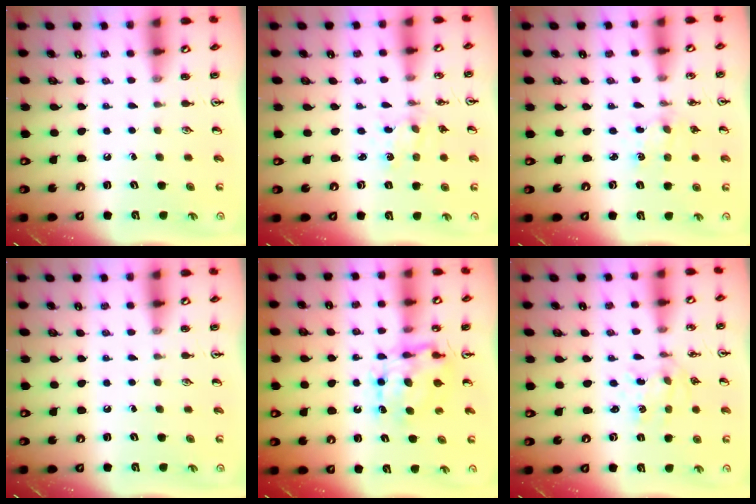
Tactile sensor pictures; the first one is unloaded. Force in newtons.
{"total": 0.7, "press": 0.7, "slide": 0.1}
{"total": 2.7, "press": 2.6, "slide": 0.4}
{"total": 0.0}
{"total": 7.6, "press": 7.6, "slide": 0.2}
{"total": 1.1, "press": 1.0, "slide": 0.4}